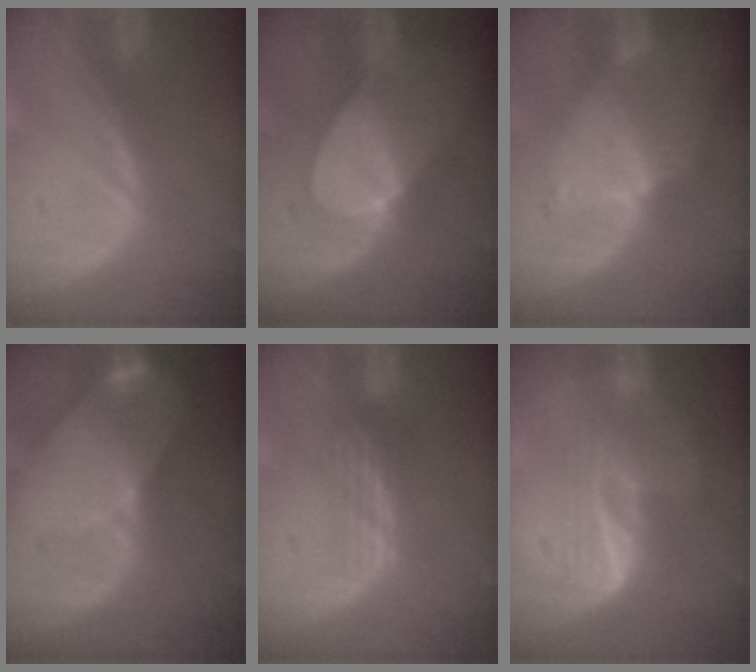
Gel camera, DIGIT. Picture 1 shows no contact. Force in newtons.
{"total": 6.9, "press": 6.9, "slide": 0.4}
{"total": 6.9, "press": 6.0, "slide": 3.4}
{"total": 8.4, "press": 7.6, "slide": 3.6}
{"total": 3.2, "press": 2.6, "slide": 1.9}
{"total": 6.9, "press": 5.8, "slide": 3.8}